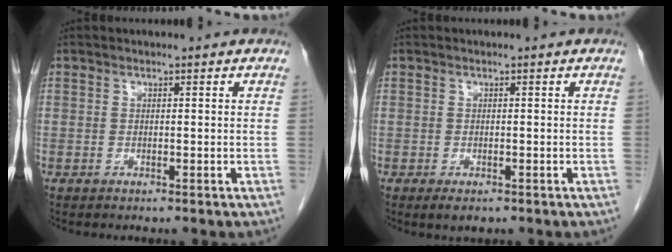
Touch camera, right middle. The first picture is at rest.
{"total": 2.0, "force": [-1.2, 0.9, 1.3], "torque": [-0.016, -0.001, -0.011]}